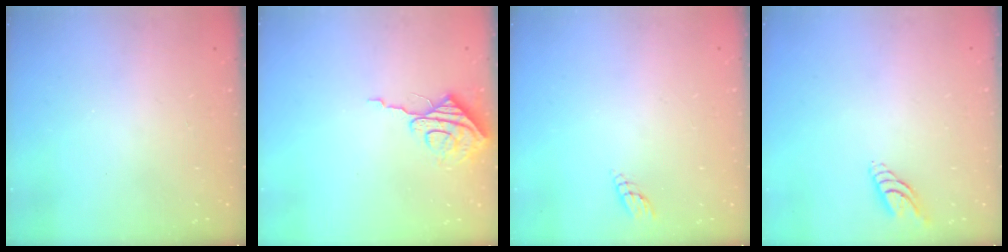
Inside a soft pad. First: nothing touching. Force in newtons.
{"total": 8.2, "press": 8.2, "slide": 0.5}
{"total": 2.9, "press": 2.9, "slide": 0.3}
{"total": 6.0, "press": 5.9, "slide": 0.9}